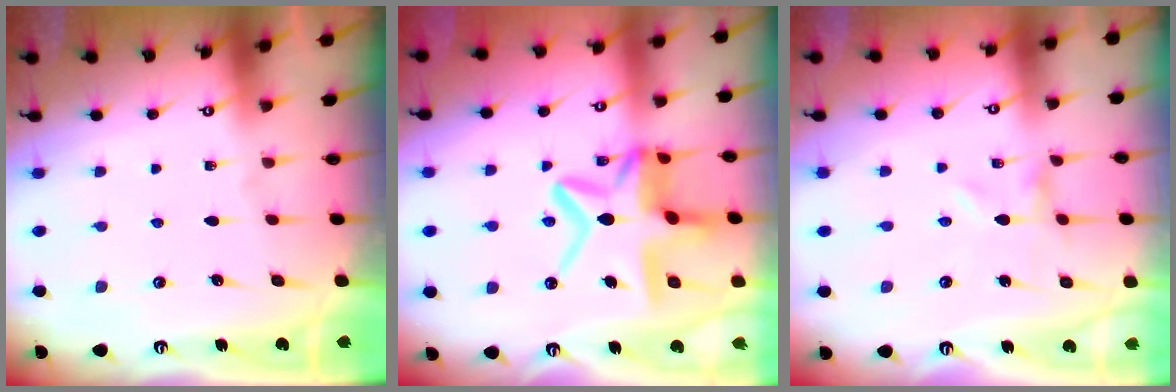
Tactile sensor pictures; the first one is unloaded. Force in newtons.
{"total": 15.1, "press": 15.0, "slide": 1.3}
{"total": 0.0}